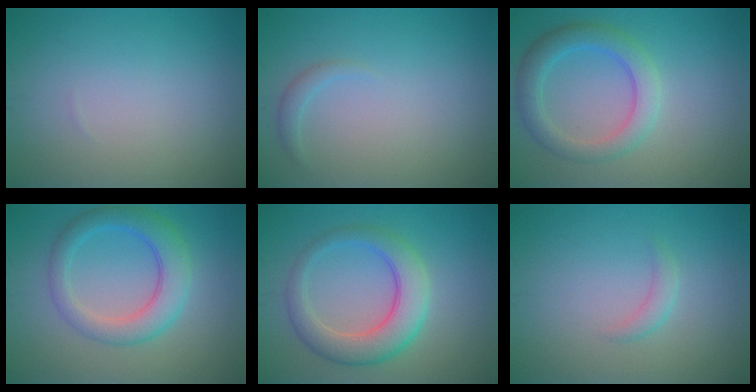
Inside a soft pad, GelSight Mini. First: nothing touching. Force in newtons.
{"total": 1.0, "press": 1.0, "slide": 0.1}
{"total": 4.1, "press": 4.1, "slide": 0.2}
{"total": 4.8, "press": 4.8, "slide": 0.2}
{"total": 5.6, "press": 5.6, "slide": 0.3}
{"total": 1.2, "press": 1.2, "slide": 0.1}